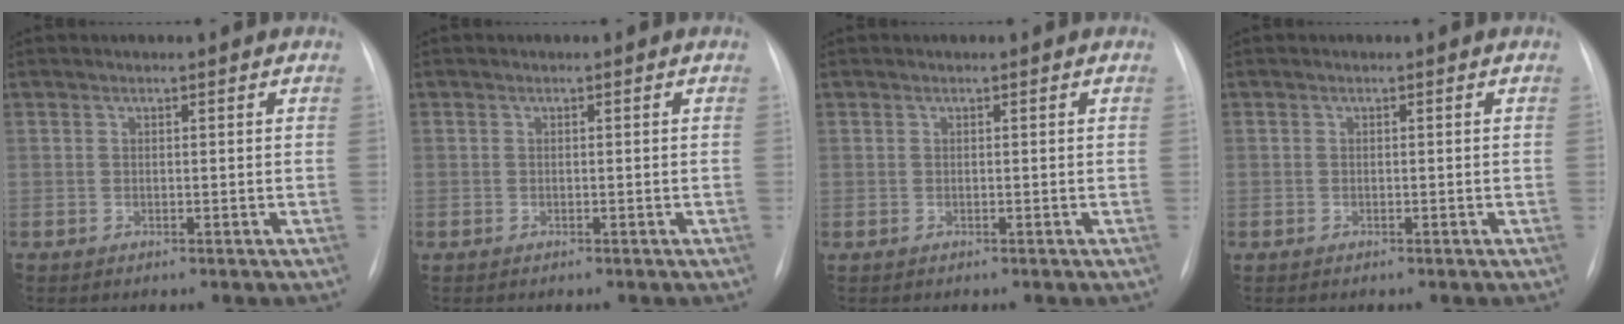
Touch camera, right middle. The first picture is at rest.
{"total": 0.0}
{"total": 0.0}
{"total": 0.0}